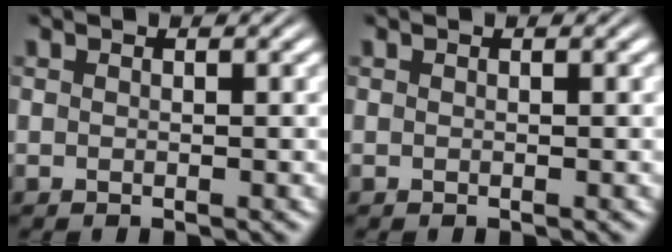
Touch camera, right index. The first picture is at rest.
{"total": 0.0}